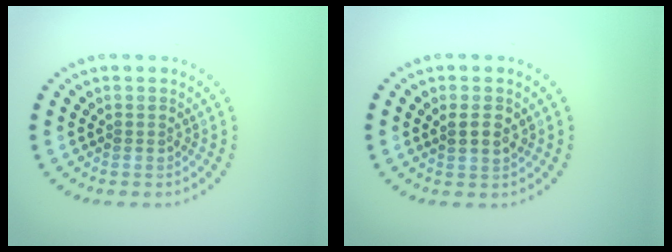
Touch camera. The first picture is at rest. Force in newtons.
{"total": 1.4, "press": 1.4, "slide": 0.4}